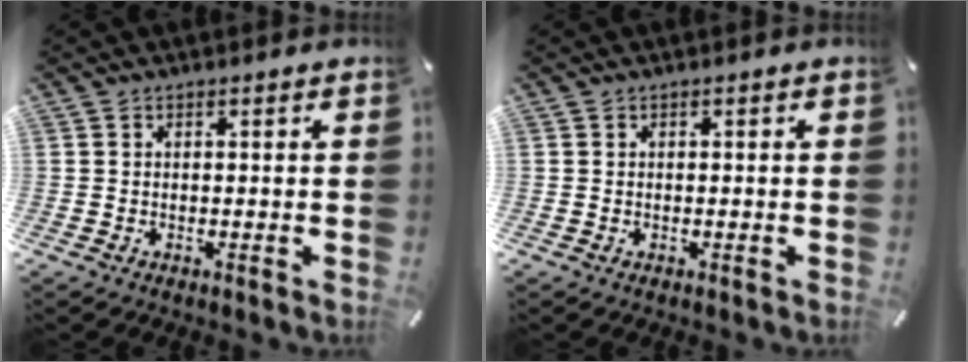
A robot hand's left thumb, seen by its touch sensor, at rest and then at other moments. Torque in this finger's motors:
{"motor_torque": [-0.04, 0.04, -0.02, 0.02, 0.00]}